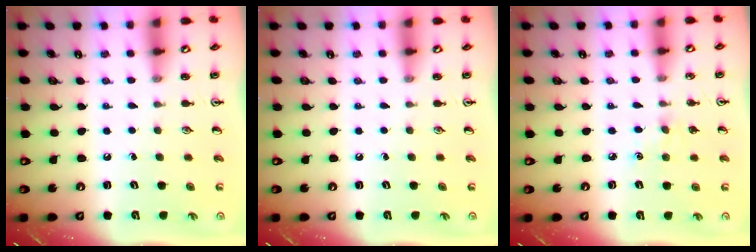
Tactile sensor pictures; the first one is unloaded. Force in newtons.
{"total": 0.0}
{"total": 5.2, "press": 5.2, "slide": 0.7}